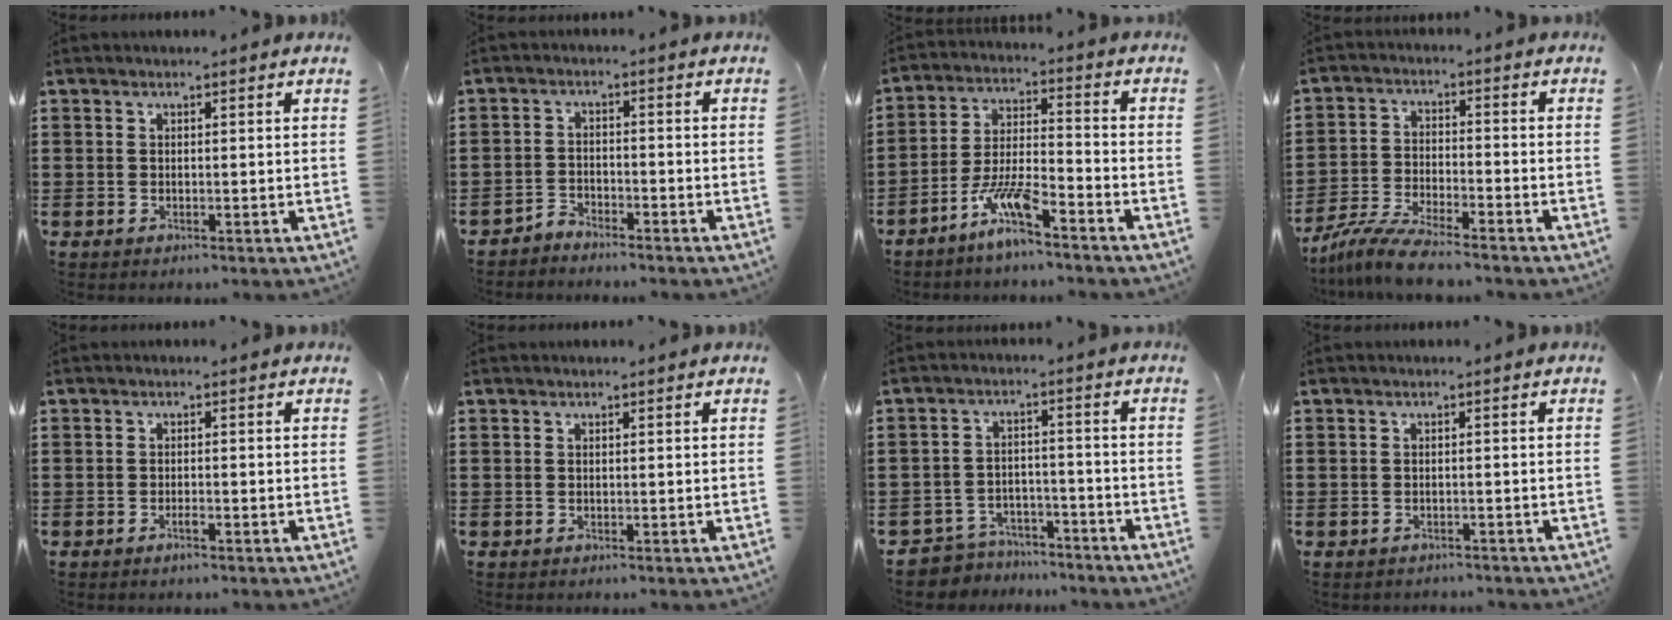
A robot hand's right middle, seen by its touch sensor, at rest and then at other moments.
{"total": 2.7, "force": [-2.7, 0.2, -0.1], "torque": [-0.007, -0.001, -0.058]}
{"total": 7.5, "force": [-5.6, 0.8, 5.0], "torque": [-0.115, -0.009, -0.110]}
{"total": 6.8, "force": [-6.2, 0.1, 2.8], "torque": [-0.069, -0.011, -0.120]}
{"total": 1.3, "force": [-0.9, 0.1, 0.9], "torque": [-0.021, -0.006, -0.014]}
{"total": 0.0}
{"total": 4.6, "force": [-4.5, 0.9, -0.2], "torque": [-0.012, 0.003, -0.098]}
{"total": 0.7, "force": [-0.7, 0.1, 0.1], "torque": [-0.004, -0.003, -0.013]}